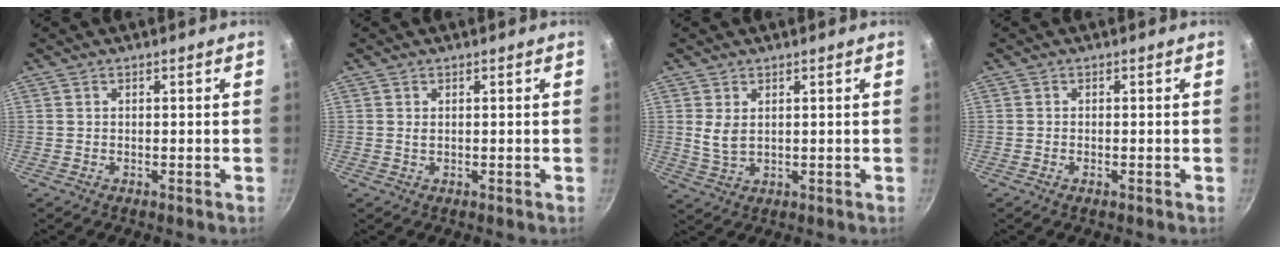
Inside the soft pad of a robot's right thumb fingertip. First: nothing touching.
{"total": 0.7, "force": [0.2, 0.4, 0.5], "torque": [-0.009, -0.001, 0.004]}
{"total": 3.8, "force": [1.1, 2.2, 2.9], "torque": [-0.053, -0.011, 0.026]}
{"total": 1.1, "force": [-0.5, 0.5, 0.9], "torque": [-0.020, 0.002, -0.012]}